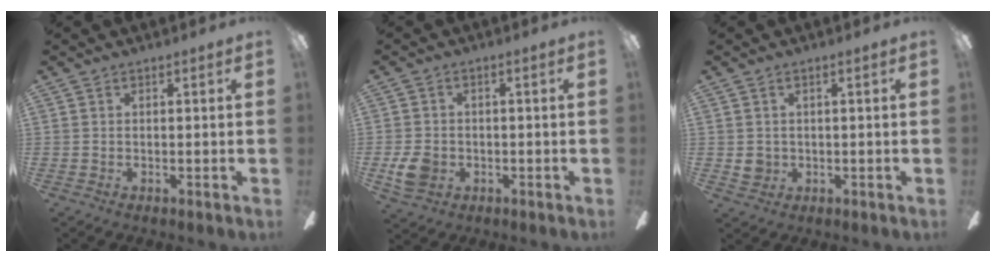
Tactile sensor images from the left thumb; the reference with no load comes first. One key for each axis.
{"total": 5.9, "fx": -1.5, "fy": 4.5, "fz": 3.4, "tx": -0.065, "ty": 0.005, "tz": -0.027}
{"total": 2.5, "fx": 0.3, "fy": 2.2, "fz": 1.2, "tx": -0.015, "ty": 0.002, "tz": 0.003}